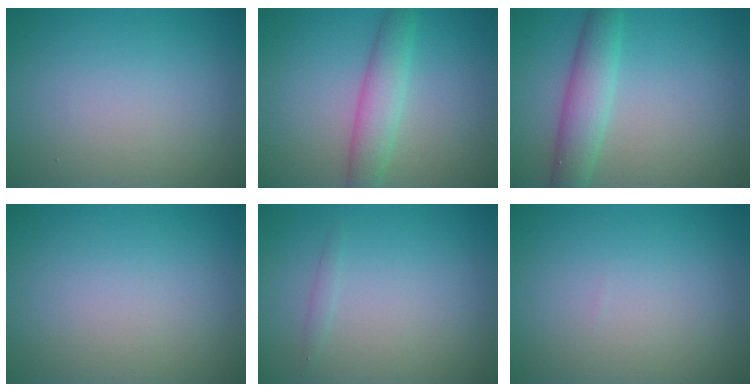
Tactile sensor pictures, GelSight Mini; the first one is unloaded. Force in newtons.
{"total": 4.4, "press": 4.4, "slide": 0.1}
{"total": 4.0, "press": 4.0, "slide": 0.2}
{"total": 0.0}
{"total": 0.6, "press": 0.6, "slide": 0.0}
{"total": 0.0}